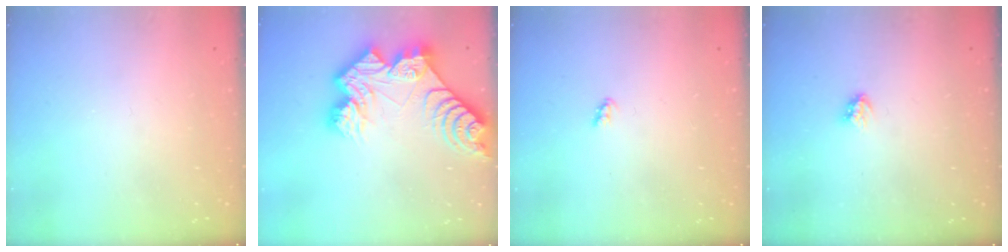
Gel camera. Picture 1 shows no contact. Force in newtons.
{"total": 16.9, "press": 16.8, "slide": 1.8}
{"total": 2.5, "press": 2.5, "slide": 0.3}
{"total": 3.2, "press": 3.2, "slide": 0.1}